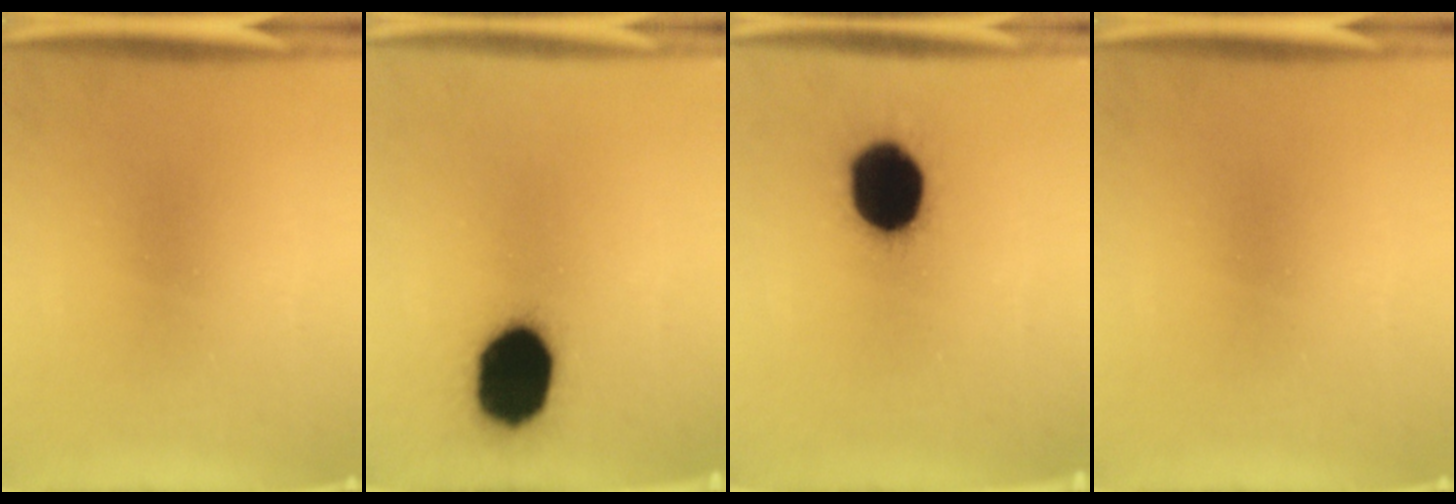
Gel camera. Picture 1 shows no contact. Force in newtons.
{"total": 19.3}
{"total": 18.9}
{"total": 0.0}